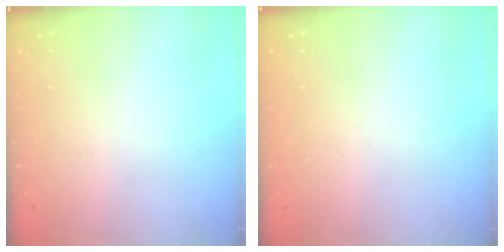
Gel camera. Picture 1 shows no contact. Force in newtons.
{"total": 1.5, "press": 1.5, "slide": 0.1}